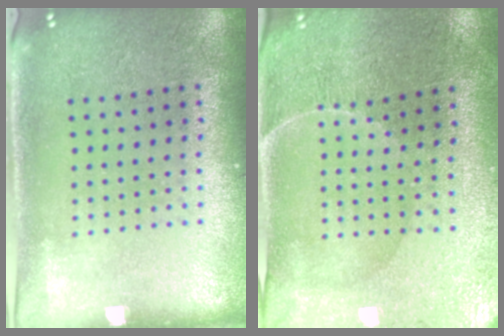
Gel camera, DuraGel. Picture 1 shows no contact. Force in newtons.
{"total": 0.7, "press": 0.6, "slide": 0.4}